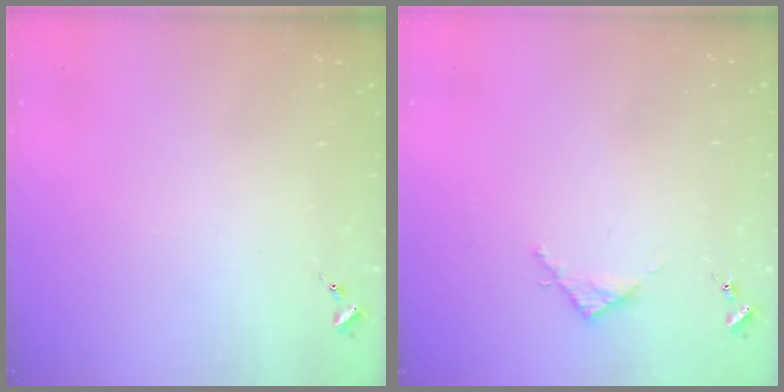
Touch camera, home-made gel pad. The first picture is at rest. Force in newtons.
{"total": 3.1, "press": 3.1, "slide": 0.4}